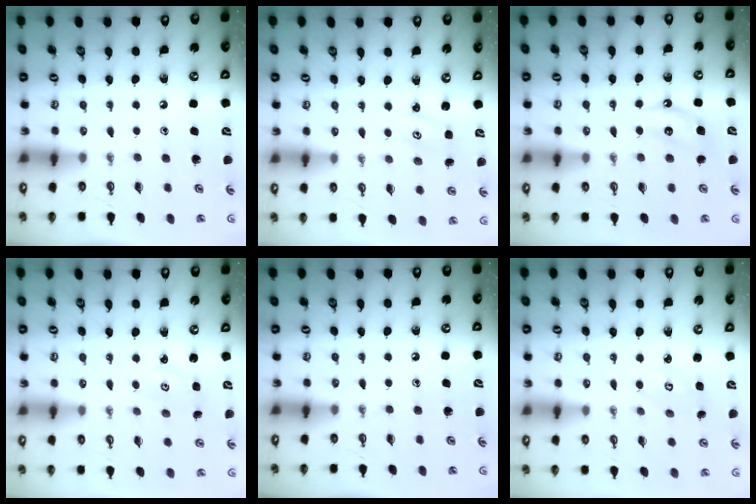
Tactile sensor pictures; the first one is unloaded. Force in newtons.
{"total": 2.0, "press": 2.0, "slide": 0.2}
{"total": 5.0, "press": 4.9, "slide": 1.0}
{"total": 2.3, "press": 2.3, "slide": 0.3}
{"total": 0.0}
{"total": 3.0, "press": 3.0, "slide": 0.2}